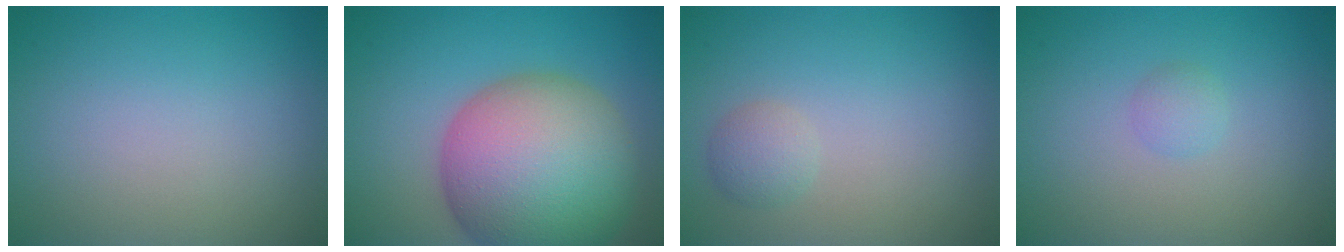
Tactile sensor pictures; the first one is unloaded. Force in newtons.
{"total": 15.0, "press": 15.0, "slide": 0.7}
{"total": 1.5, "press": 1.5, "slide": 0.0}
{"total": 1.0, "press": 1.0, "slide": 0.1}